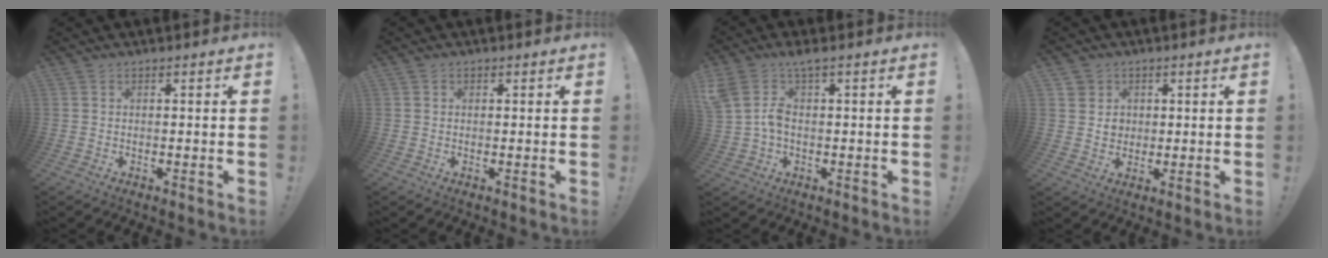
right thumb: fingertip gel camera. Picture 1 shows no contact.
{"total": 0.6, "force": [0.1, 0.6, 0.0], "torque": [-0.001, 0.003, 0.003]}
{"total": 6.3, "force": [0.7, 3.1, 5.4], "torque": [-0.112, -0.002, 0.011]}
{"total": 4.6, "force": [1.4, 4.3, 0.8], "torque": [-0.007, -0.009, 0.026]}